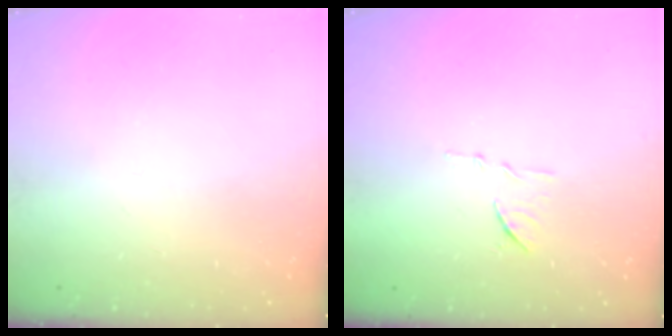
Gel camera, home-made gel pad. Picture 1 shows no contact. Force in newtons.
{"total": 8.2, "press": 8.2, "slide": 0.2}